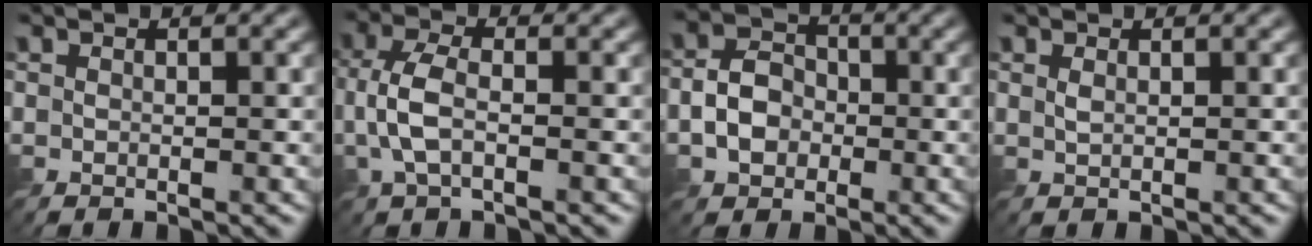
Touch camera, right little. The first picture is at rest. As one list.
[{"total": 4.1, "force": [-1.1, 1.9, 3.5], "torque": [-0.088, 0.003, -0.027]}, {"total": 4.0, "force": [-1.4, 3.1, 2.1], "torque": [-0.032, 0.004, -0.032]}, {"total": 0.6, "force": [0.1, 0.2, 0.6], "torque": [-0.015, -0.002, 0.003]}]